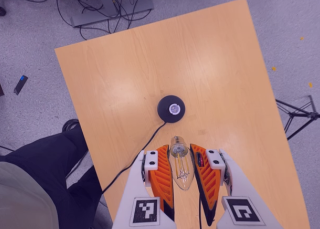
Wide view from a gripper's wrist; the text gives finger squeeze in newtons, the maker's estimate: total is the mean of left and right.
{"total": 22.8, "left": 25.0, "right": 20.6}